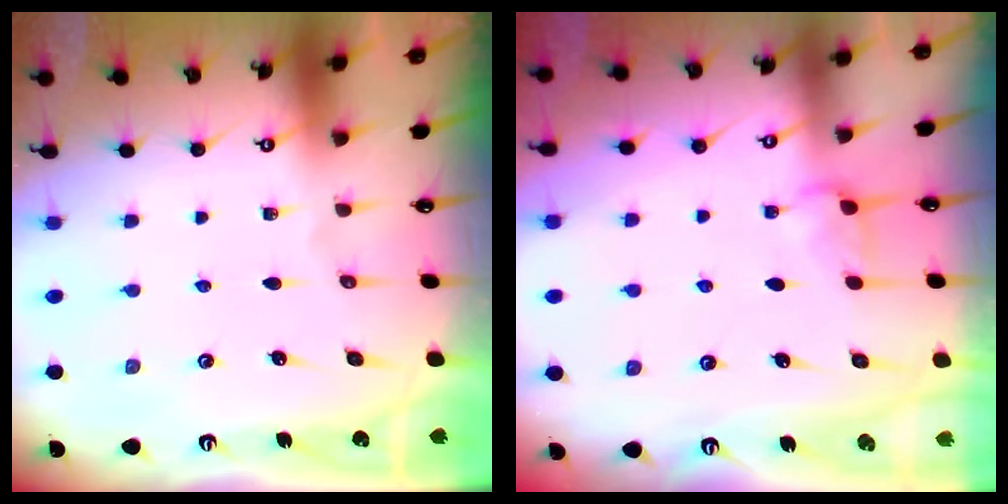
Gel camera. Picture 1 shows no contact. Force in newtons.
{"total": 2.7, "press": 2.6, "slide": 0.6}